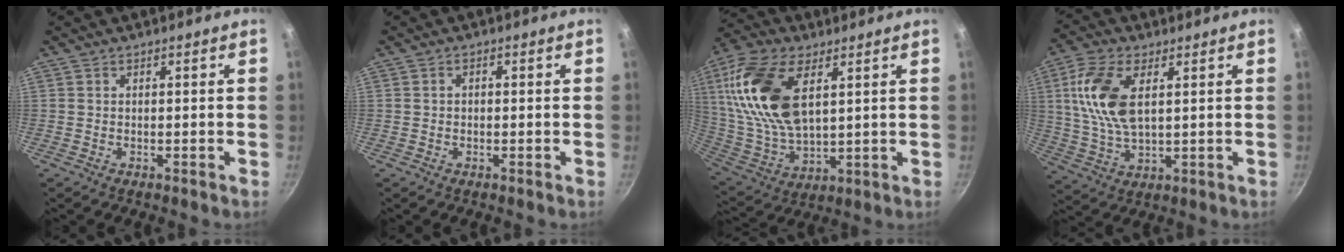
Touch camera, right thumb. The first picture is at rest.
{"total": 0.9, "force": [-0.1, 0.7, 0.6], "torque": [-0.010, 0.007, -0.003]}
{"total": 20.6, "force": [7.0, 10.9, 16.1], "torque": [-0.314, -0.023, 0.138]}
{"total": 12.8, "force": [3.4, 6.4, 10.5], "torque": [-0.207, -0.005, 0.069]}